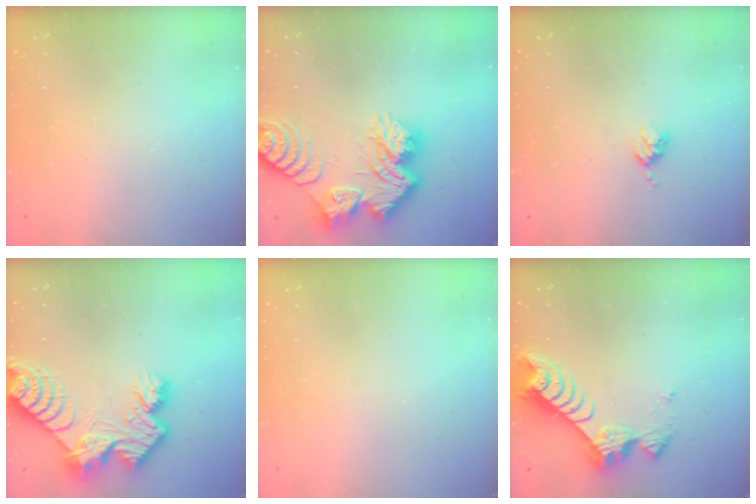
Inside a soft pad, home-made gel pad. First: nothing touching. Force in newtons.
{"total": 17.2, "press": 17.1, "slide": 1.7}
{"total": 3.9, "press": 3.8, "slide": 0.6}
{"total": 18.7, "press": 18.6, "slide": 1.9}
{"total": 0.0}
{"total": 8.1, "press": 8.1, "slide": 0.7}